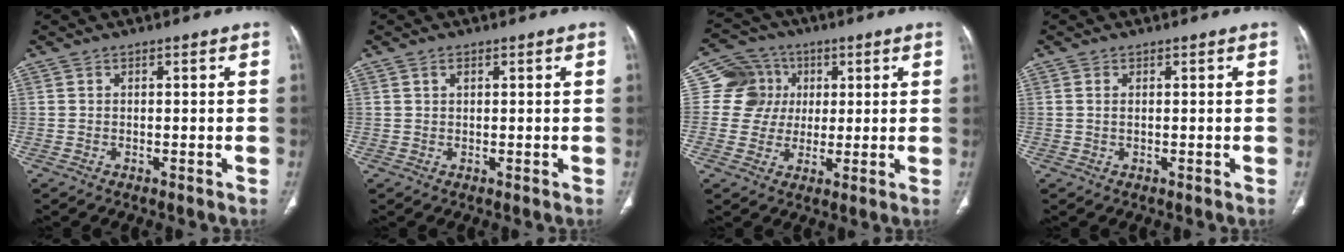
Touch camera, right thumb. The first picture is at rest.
{"total": 1.0, "force": [0.5, 0.6, 0.6], "torque": [-0.011, 0.001, 0.009]}
{"total": 9.0, "force": [1.7, 8.7, 1.6], "torque": [0.012, 0.008, 0.025]}
{"total": 0.7, "force": [0.2, 0.3, 0.6], "torque": [-0.019, 0.003, 0.007]}